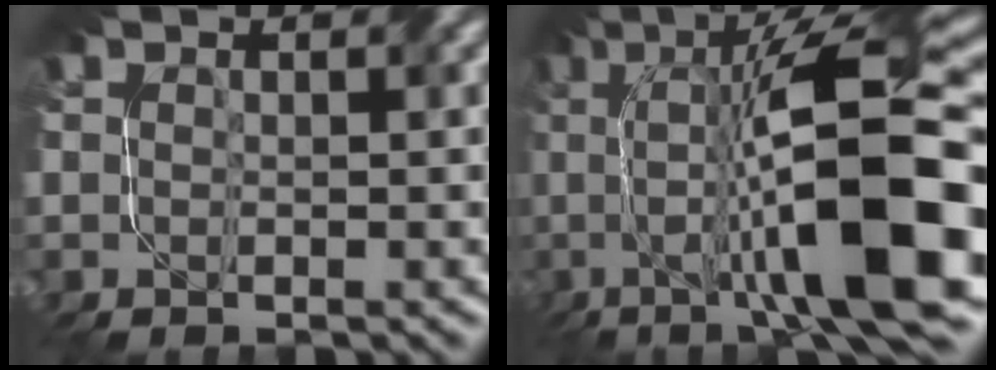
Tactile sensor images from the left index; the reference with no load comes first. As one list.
[{"total": 14.6, "force": [-1.3, 4.0, 14.0], "torque": [-0.218, 0.023, -0.022]}]